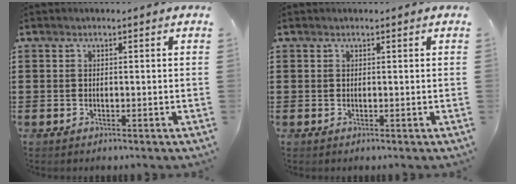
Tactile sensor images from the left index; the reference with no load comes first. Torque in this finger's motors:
{"motor_torque": [-0.10, -0.04, -0.04, -0.01]}